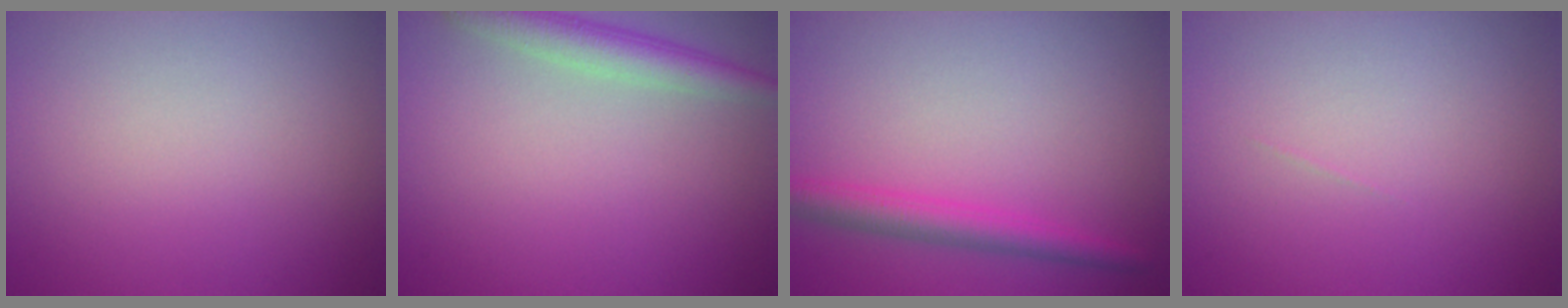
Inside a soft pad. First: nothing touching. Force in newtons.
{"total": 3.3, "press": 3.3, "slide": 0.2}
{"total": 3.0, "press": 3.0, "slide": 0.0}
{"total": 0.0}